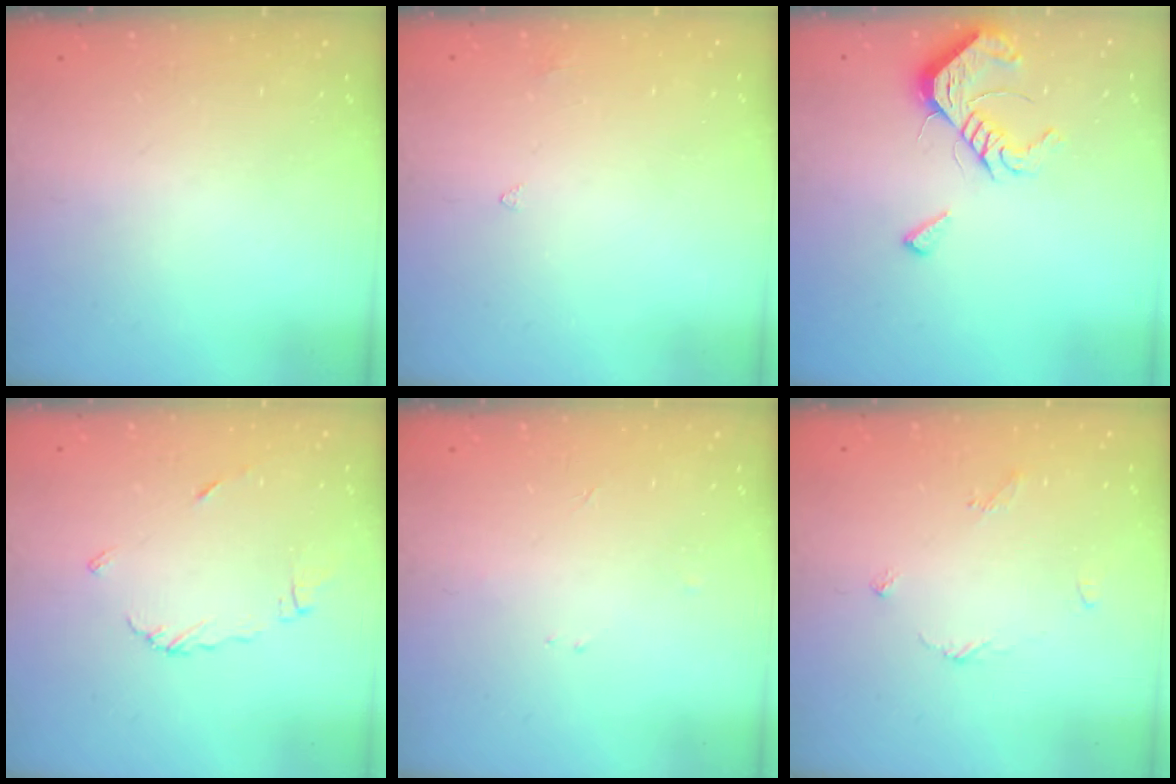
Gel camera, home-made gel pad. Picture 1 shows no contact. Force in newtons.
{"total": 2.7, "press": 2.6, "slide": 0.5}
{"total": 11.3, "press": 11.3, "slide": 0.5}
{"total": 7.1, "press": 7.1, "slide": 0.5}
{"total": 2.4, "press": 2.4, "slide": 0.3}
{"total": 2.9, "press": 2.9, "slide": 0.4}